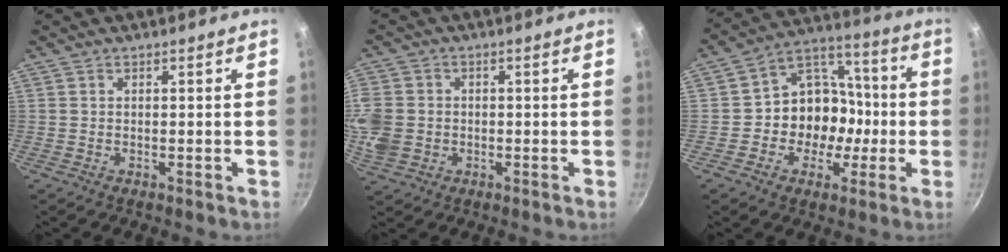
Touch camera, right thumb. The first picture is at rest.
{"total": 10.9, "force": [-0.9, 9.4, 5.4], "torque": [-0.136, 0.011, -0.021]}
{"total": 13.7, "force": [-2.3, 11.5, 7.2], "torque": [-0.062, 0.046, -0.046]}